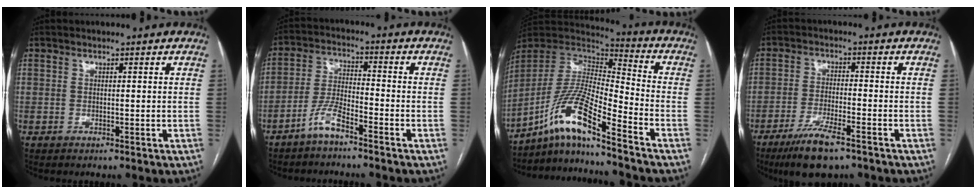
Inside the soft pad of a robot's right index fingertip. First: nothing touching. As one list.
[{"total": 5.5, "force": [-4.1, 0.9, 3.6], "torque": [-0.085, 0.003, -0.084]}, {"total": 13.5, "force": [-9.7, 0.5, 9.4], "torque": [-0.191, 0.009, -0.182]}, {"total": 8.7, "force": [-5.9, 1.6, 6.1], "torque": [-0.115, -0.018, -0.101]}]